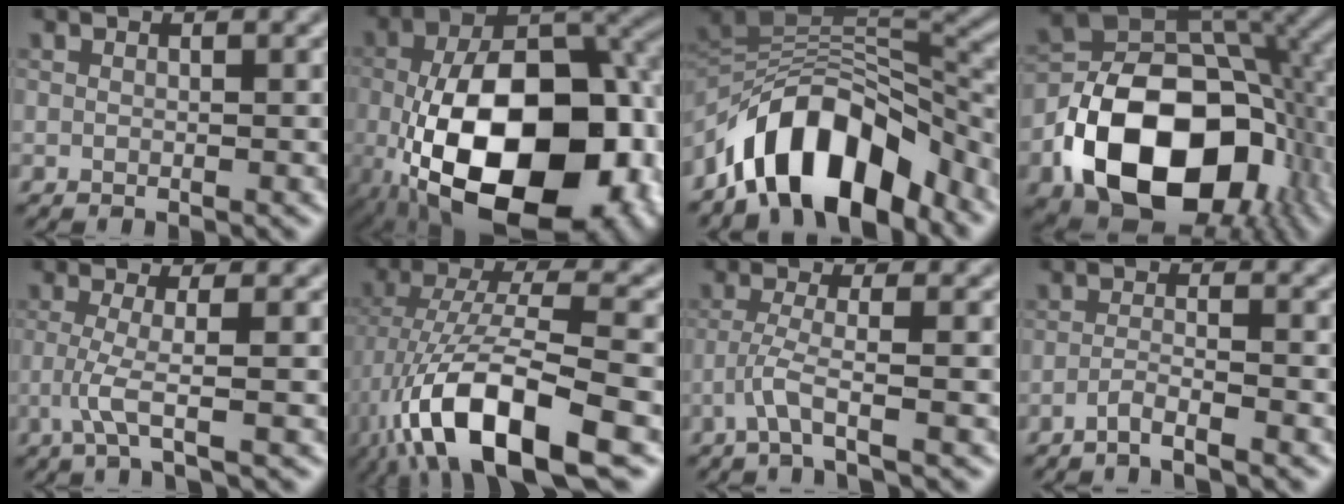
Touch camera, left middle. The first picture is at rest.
{"total": 18.2, "force": [-5.1, 10.2, 14.1], "torque": [-0.225, -0.015, -0.075]}
{"total": 11.0, "force": [-6.9, 4.8, 7.1], "torque": [-0.097, 0.014, -0.126]}
{"total": 16.3, "force": [-5.3, 11.0, 10.8], "torque": [-0.178, -0.026, -0.093]}
{"total": 2.7, "force": [-0.9, 0.3, 2.5], "torque": [-0.055, -0.003, -0.027]}
{"total": 11.4, "force": [-5.2, 3.7, 9.5], "torque": [-0.184, 0.003, -0.096]}
{"total": 2.6, "force": [-1.4, 0.1, 2.2], "torque": [-0.044, 0.002, -0.041]}
{"total": 1.8, "force": [-1.4, 0.1, 1.1], "torque": [-0.015, 0.003, -0.037]}